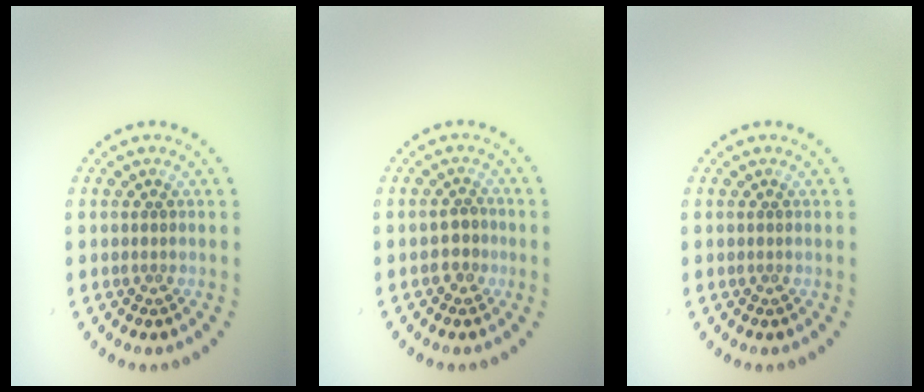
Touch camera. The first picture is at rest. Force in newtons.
{"total": 1.8, "press": 1.6, "slide": 0.7}
{"total": 0.0}